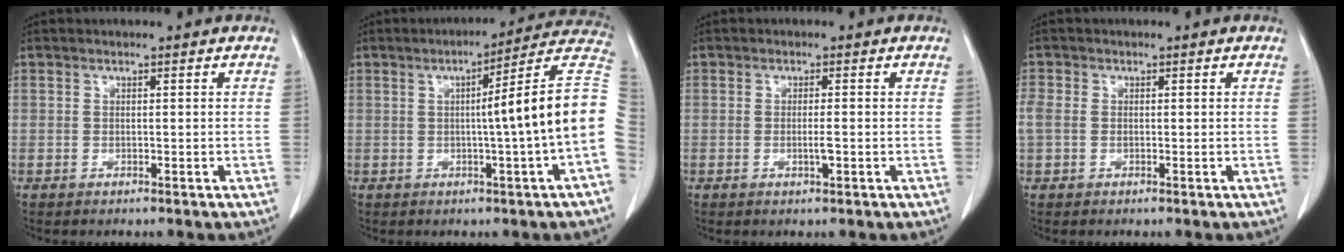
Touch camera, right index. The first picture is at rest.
{"total": 13.7, "force": [-0.5, -1.9, 13.6], "torque": [-0.170, 0.022, -0.017]}
{"total": 1.8, "force": [-0.4, 0.1, 1.7], "torque": [-0.033, -0.003, -0.007]}
{"total": 2.9, "force": [0.1, 2.3, 1.8], "torque": [-0.068, 0.019, 0.006]}